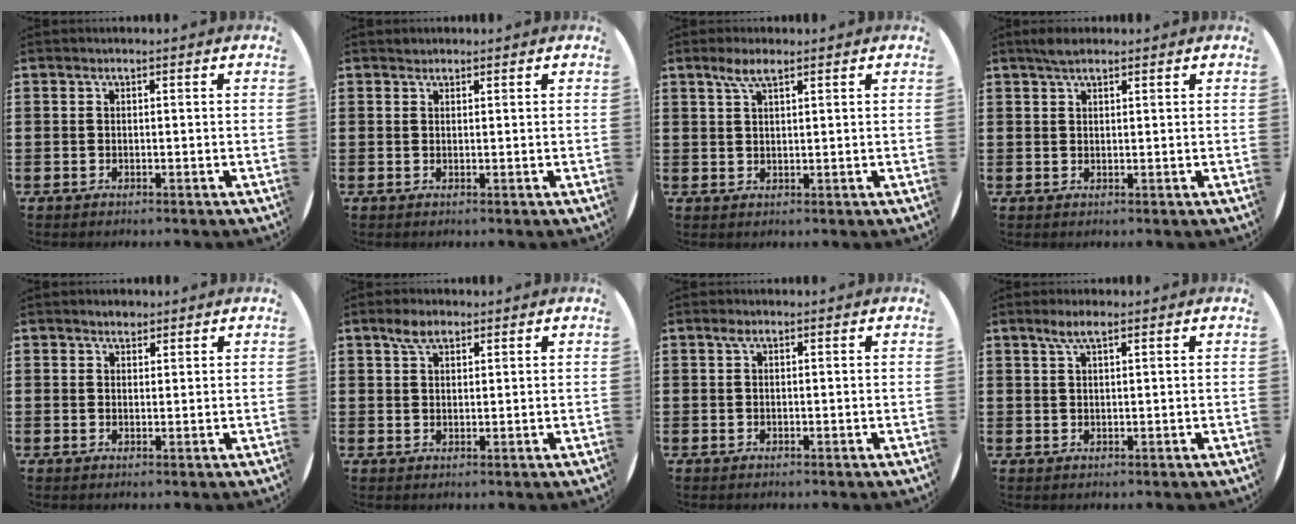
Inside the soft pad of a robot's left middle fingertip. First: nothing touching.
{"total": 0.7, "force": [0.6, 0.3, -0.1], "torque": [0.003, 0.004, 0.012]}
{"total": 3.3, "force": [2.2, 0.8, 2.4], "torque": [-0.050, 0.007, 0.038]}
{"total": 2.1, "force": [1.7, 0.6, 1.1], "torque": [-0.023, 0.007, 0.029]}
{"total": 1.6, "force": [1.5, 0.6, 0.2], "torque": [0.004, 0.001, 0.025]}
{"total": 3.4, "force": [2.5, 1.5, 1.7], "torque": [-0.029, 0.004, 0.044]}
{"total": 0.8, "force": [0.4, 0.3, 0.6], "torque": [-0.011, 0.005, 0.006]}
{"total": 2.8, "force": [1.9, 0.6, 2.0], "torque": [-0.041, 0.008, 0.032]}